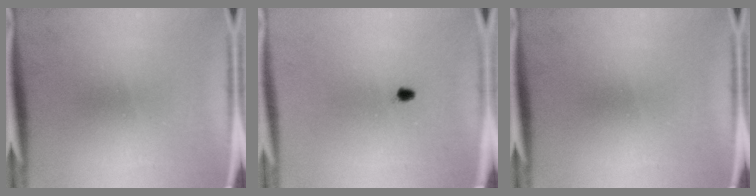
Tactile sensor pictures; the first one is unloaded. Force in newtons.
{"total": 0.9}
{"total": 0.0}